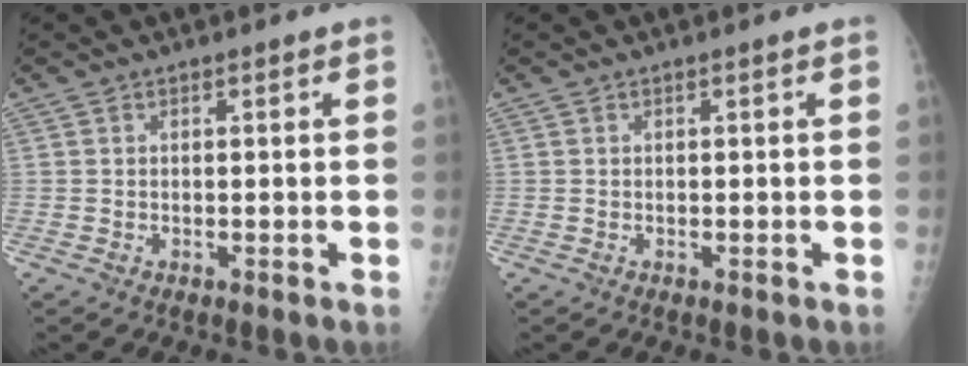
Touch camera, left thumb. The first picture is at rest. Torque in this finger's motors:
{"motor_torque": [0.00, 0.00, 0.00, -0.01, 0.00]}